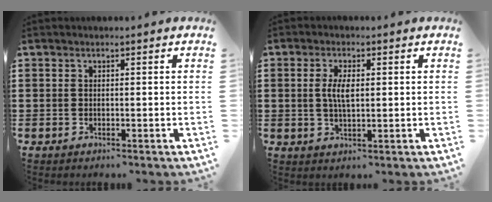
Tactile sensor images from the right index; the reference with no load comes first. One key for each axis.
{"total": 4.0, "fx": 0.4, "fy": 1.4, "fz": 3.7, "tx": -0.074, "ty": 0.005, "tz": 0.005}